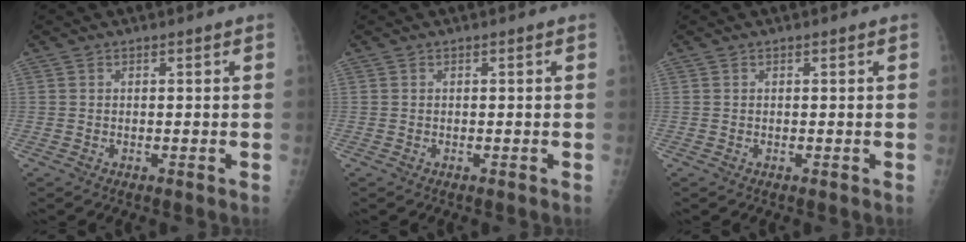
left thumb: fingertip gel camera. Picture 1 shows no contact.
{"total": 0.0}
{"total": 0.0}